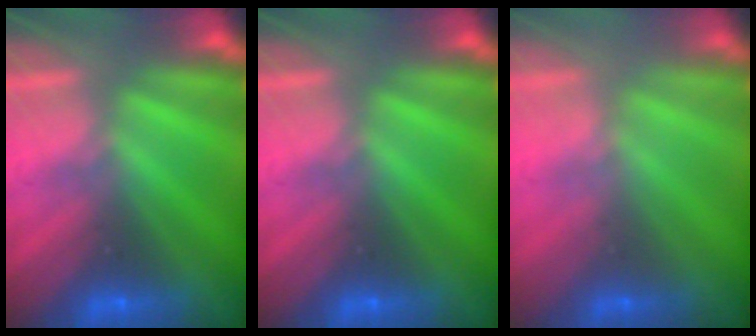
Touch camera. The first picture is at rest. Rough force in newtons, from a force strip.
{"total": 0.0}
{"total": 2.2}